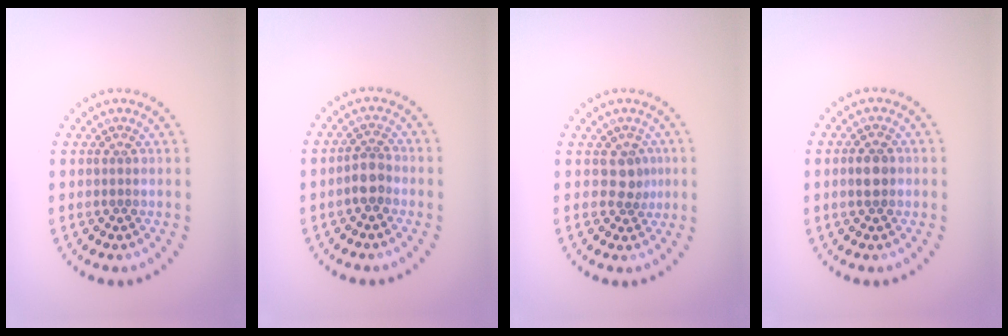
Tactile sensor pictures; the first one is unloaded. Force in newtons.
{"total": 2.1, "press": 1.9, "slide": 1.0}
{"total": 1.9, "press": 1.5, "slide": 1.1}
{"total": 2.0, "press": 2.0, "slide": 0.2}